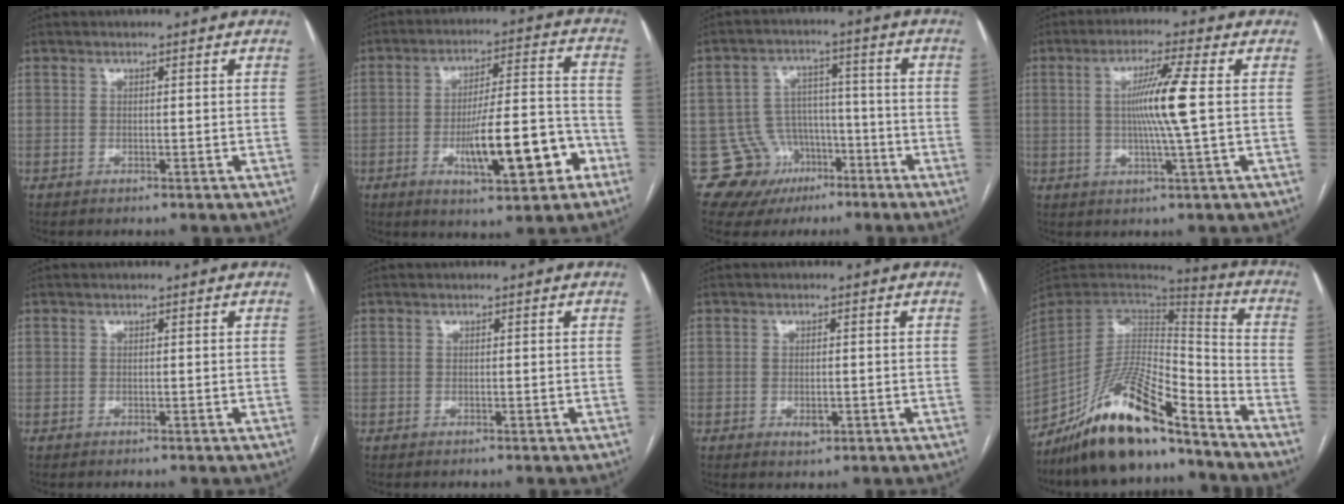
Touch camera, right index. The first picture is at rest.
{"total": 13.9, "force": [-5.2, 3.1, 12.5], "torque": [-0.196, 0.013, -0.073]}
{"total": 10.2, "force": [-4.9, 8.9, 0.8], "torque": [-0.011, 0.047, -0.060]}
{"total": 7.9, "force": [0.4, -1.5, 7.7], "torque": [-0.145, -0.001, 0.009]}
{"total": 0.0}
{"total": 0.0}
{"total": 2.0, "force": [-0.6, 1.0, 1.6], "torque": [-0.027, -0.001, -0.004]}
{"total": 18.3, "force": [-14.3, 3.5, 10.9], "torque": [-0.210, 0.006, -0.258]}